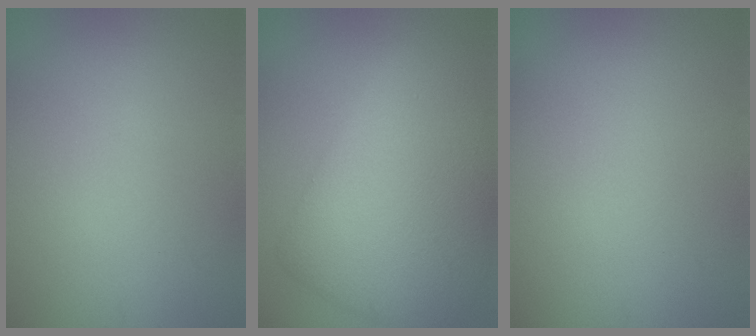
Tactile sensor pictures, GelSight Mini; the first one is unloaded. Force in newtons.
{"total": 9.3, "press": 9.3, "slide": 0.1}
{"total": 0.0}